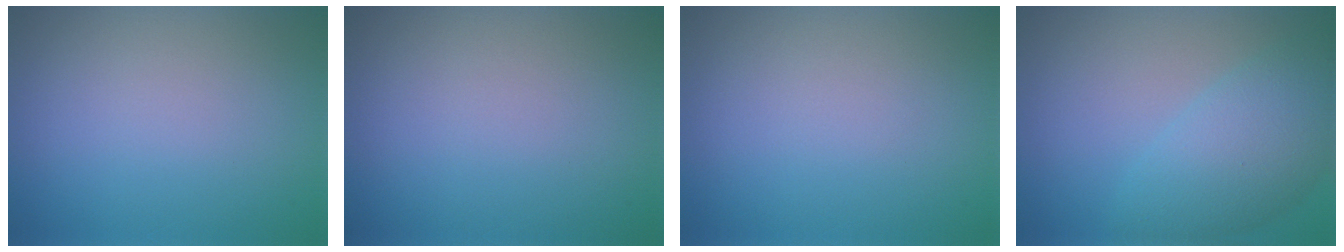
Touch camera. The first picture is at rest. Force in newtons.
{"total": 0.0}
{"total": 0.0}
{"total": 5.8, "press": 5.8, "slide": 0.2}